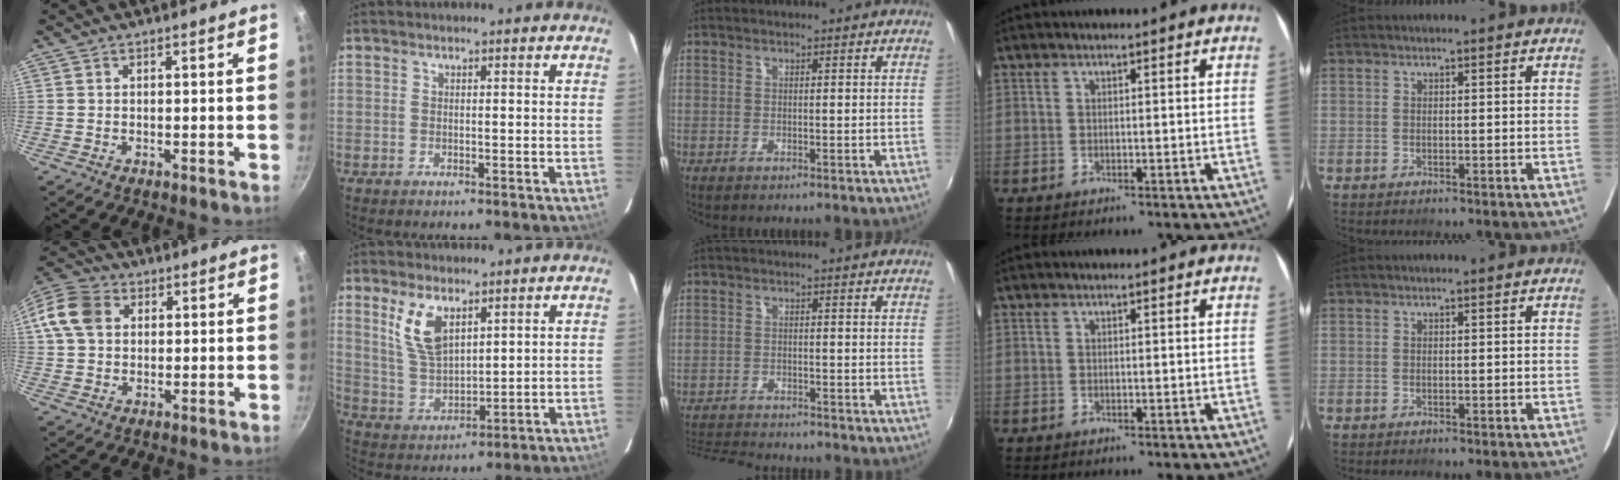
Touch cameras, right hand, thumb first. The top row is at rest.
{"thumb": {"total": 10.2, "force": [2.2, 7.9, 5.9], "torque": [-0.100, 0.018, 0.025]}, "index": {"total": 9.0, "force": [4.9, 4.1, 6.3], "torque": [-0.123, -0.001, 0.108]}, "middle": {"total": 8.1, "force": [-7.7, 1.3, 2.1], "torque": [-0.065, -0.011, -0.131]}}